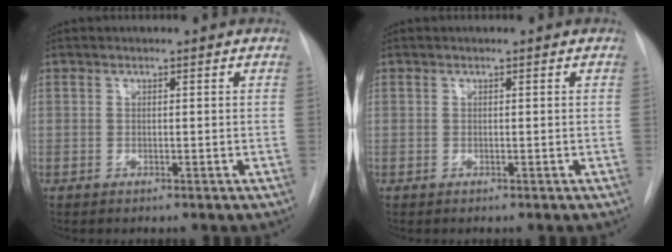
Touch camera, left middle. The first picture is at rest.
{"total": 0.0}